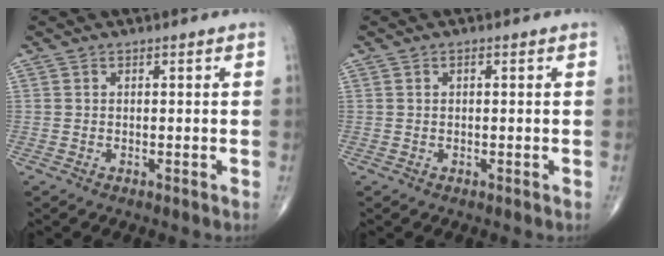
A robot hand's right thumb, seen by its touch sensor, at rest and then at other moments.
{"total": 0.7, "force": [0.2, 0.3, 0.6], "torque": [-0.010, 0.003, 0.003]}